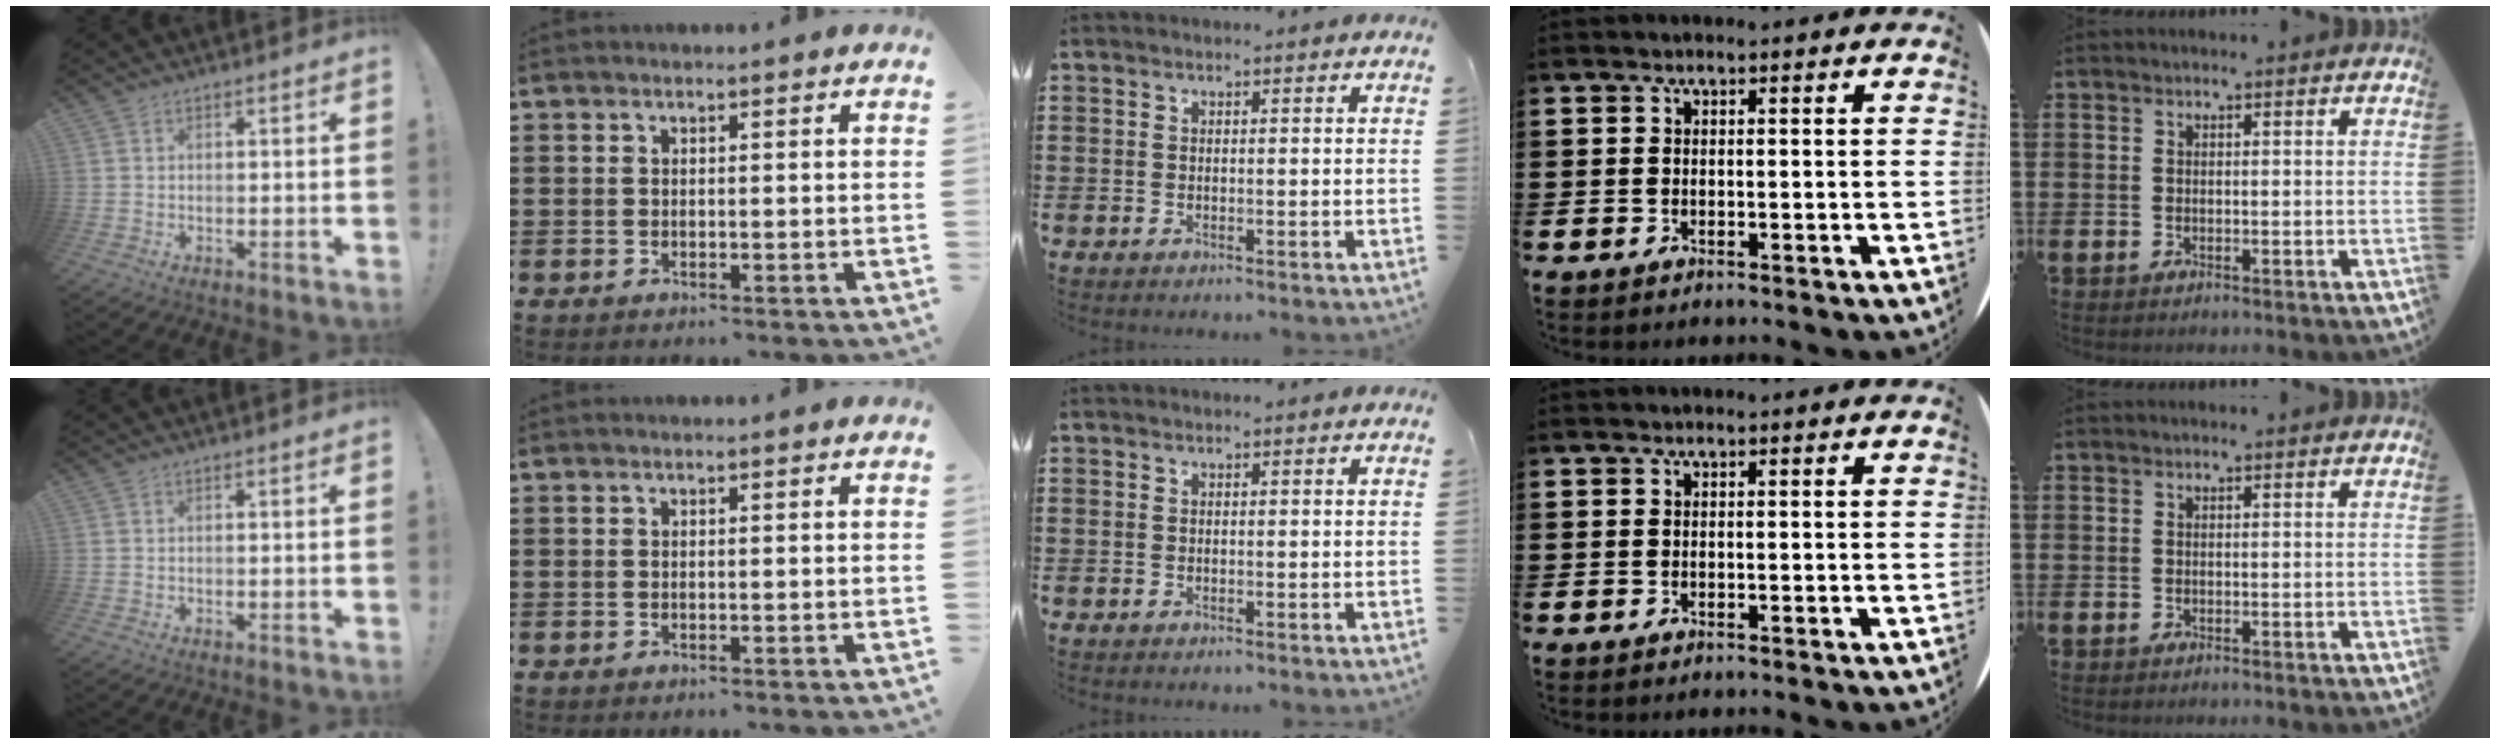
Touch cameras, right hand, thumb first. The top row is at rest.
{}